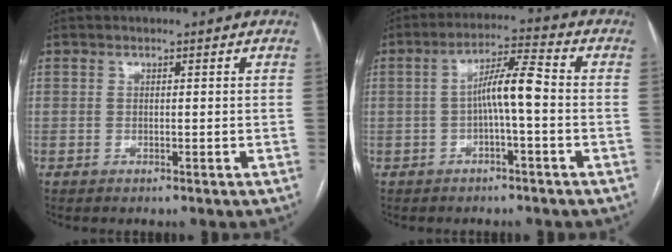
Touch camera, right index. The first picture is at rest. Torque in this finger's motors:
{"motor_torque": [1.03, -0.05, 0.43, 0.13]}